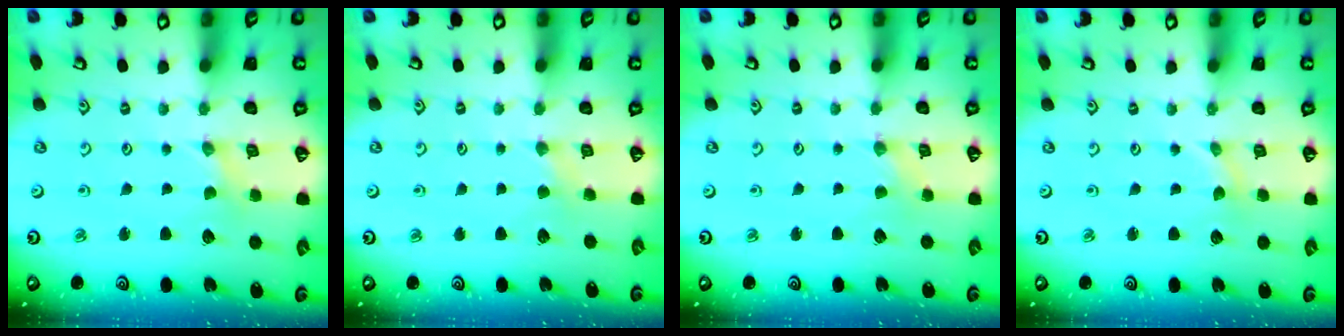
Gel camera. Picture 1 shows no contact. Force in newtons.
{"total": 2.2, "press": 2.2, "slide": 0.4}
{"total": 1.2, "press": 1.2, "slide": 0.2}
{"total": 0.0}